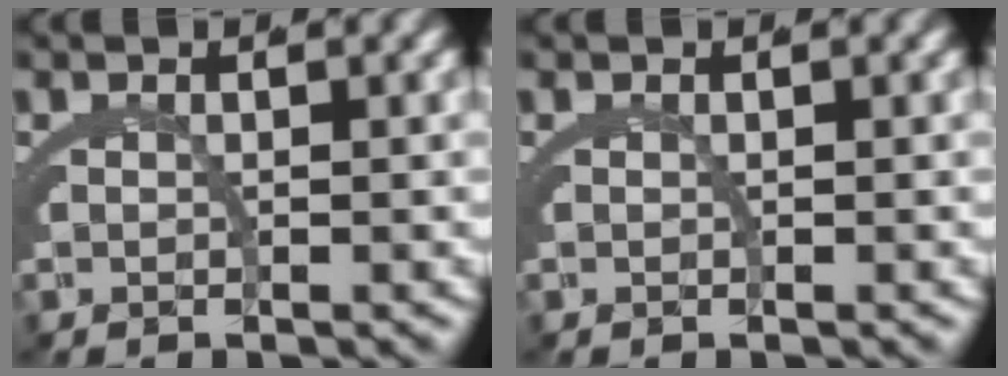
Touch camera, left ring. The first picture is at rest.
{"total": 0.0}